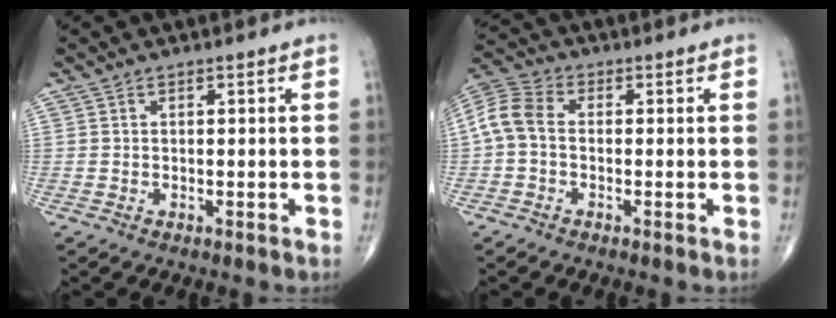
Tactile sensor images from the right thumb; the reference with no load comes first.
{"total": 7.0, "force": [-0.5, 4.7, 5.1], "torque": [-0.104, 0.020, -0.023]}